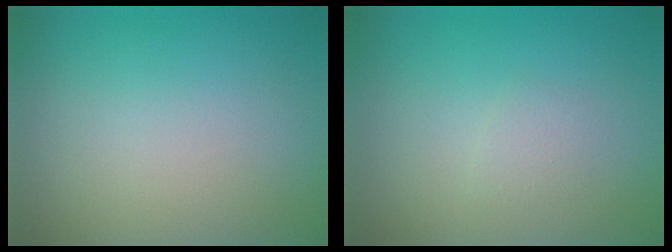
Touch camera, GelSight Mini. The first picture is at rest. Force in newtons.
{"total": 0.9, "press": 0.9, "slide": 0.1}